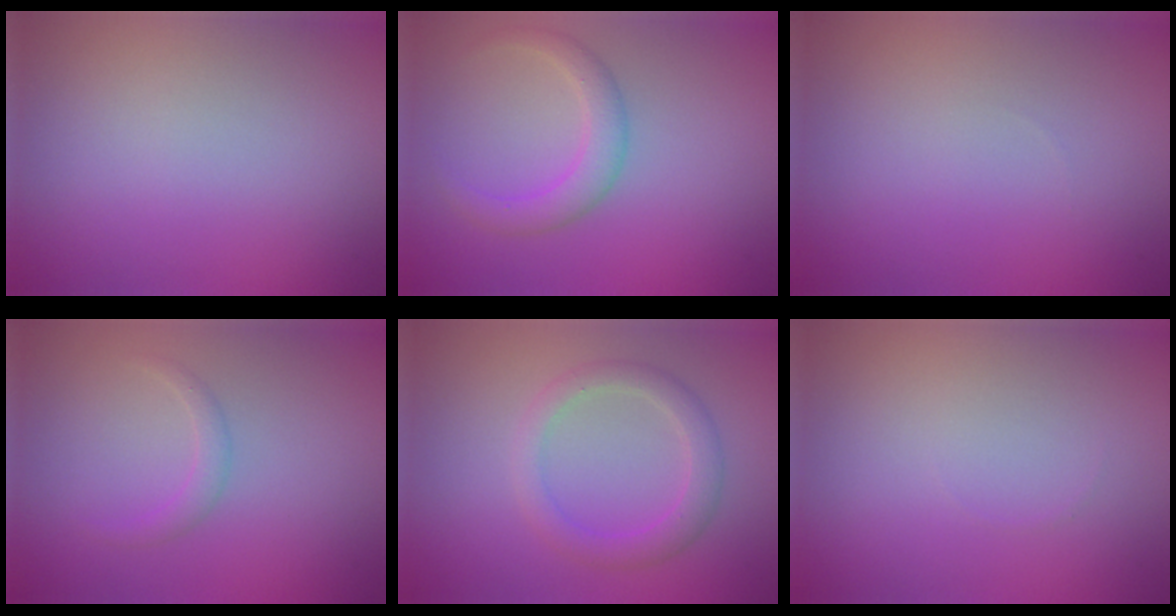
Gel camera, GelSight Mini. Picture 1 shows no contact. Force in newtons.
{"total": 2.0, "press": 2.0, "slide": 0.2}
{"total": 0.0}
{"total": 1.2, "press": 1.2, "slide": 0.1}
{"total": 2.7, "press": 2.7, "slide": 0.0}
{"total": 0.0}